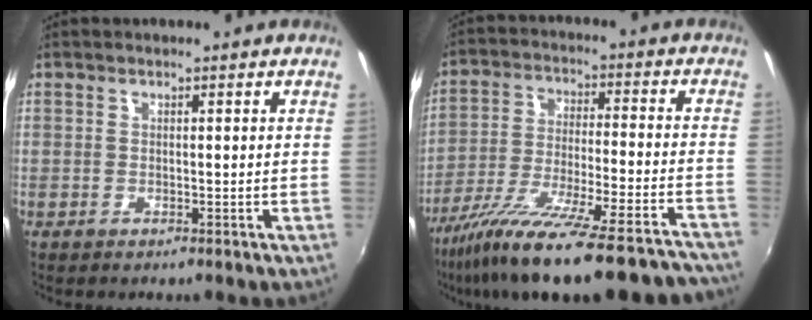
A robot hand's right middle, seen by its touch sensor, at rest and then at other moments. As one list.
[{"total": 26.9, "force": [-22.7, 3.9, 14.0], "torque": [-0.241, -0.072, -0.338]}]